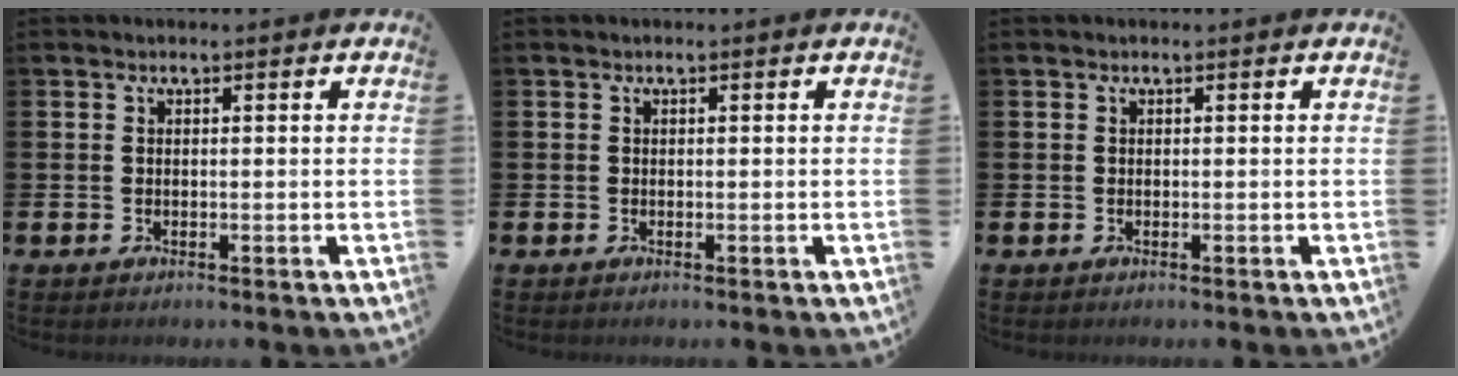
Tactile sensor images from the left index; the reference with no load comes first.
{"total": 0.0}
{"total": 0.0}